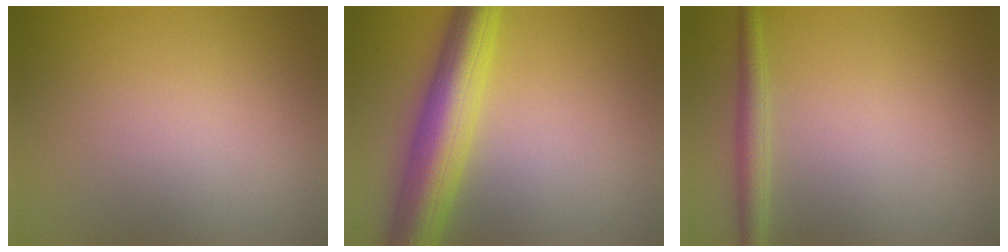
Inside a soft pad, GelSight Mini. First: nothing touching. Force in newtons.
{"total": 8.0, "press": 8.0, "slide": 0.2}
{"total": 2.2, "press": 2.2, "slide": 0.1}